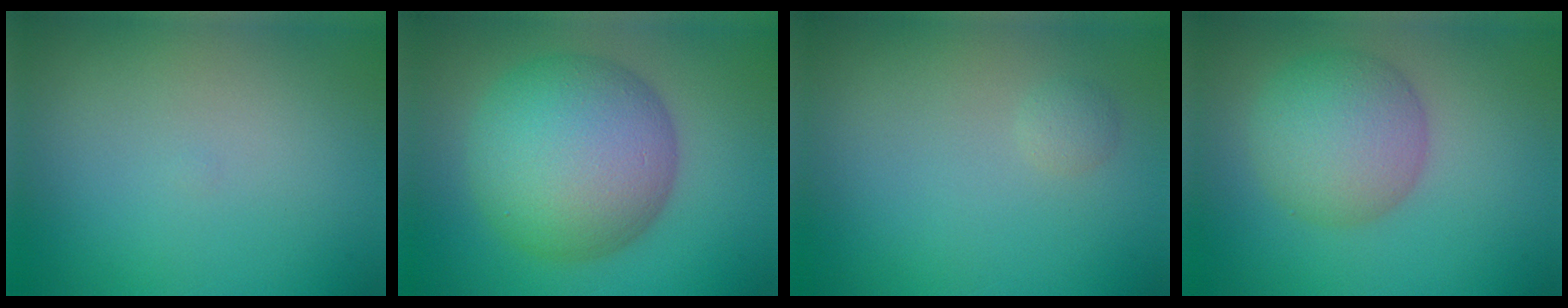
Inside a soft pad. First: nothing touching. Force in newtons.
{"total": 12.2, "press": 12.2, "slide": 0.3}
{"total": 0.7, "press": 0.7, "slide": 0.1}
{"total": 6.2, "press": 6.1, "slide": 0.3}